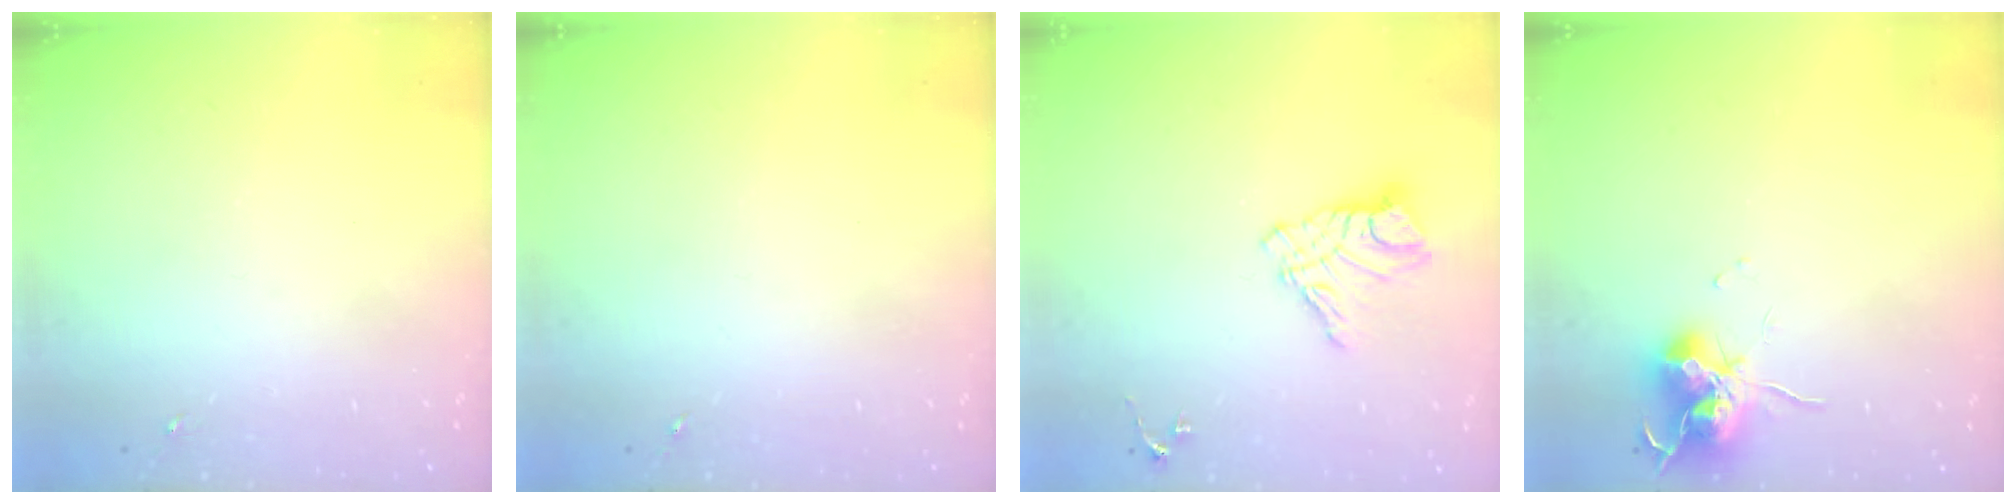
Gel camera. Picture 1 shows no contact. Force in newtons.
{"total": 0.0}
{"total": 11.3, "press": 11.2, "slide": 0.9}
{"total": 12.6, "press": 12.5, "slide": 1.4}